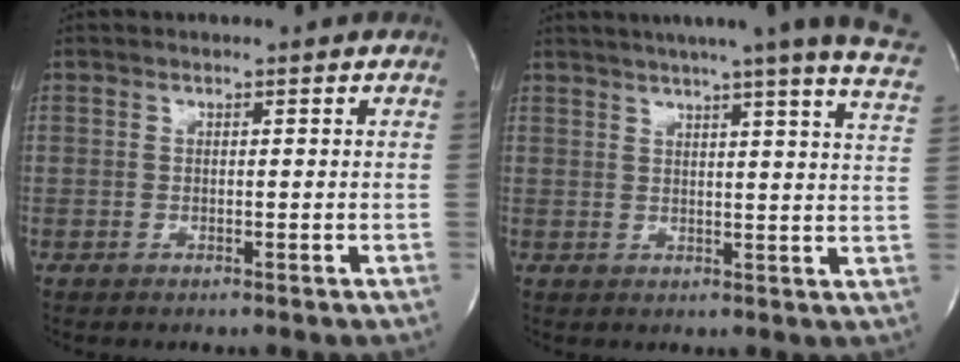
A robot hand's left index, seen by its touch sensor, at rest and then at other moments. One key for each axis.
{"total": 22.6, "fx": 18.8, "fy": -0.1, "fz": 12.5, "tx": -0.184, "ty": -0.031, "tz": 0.218}